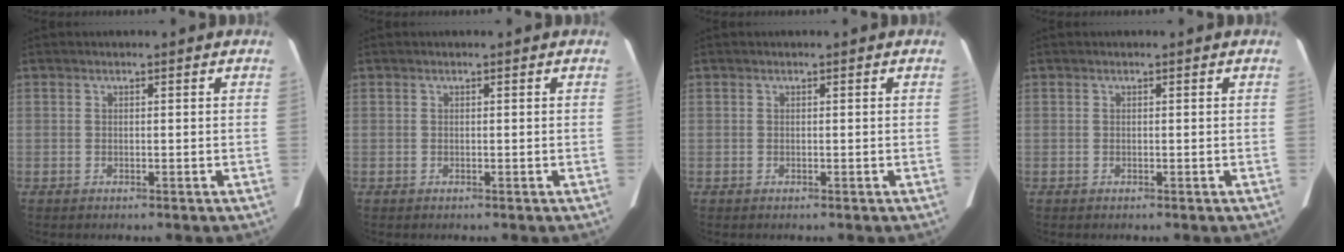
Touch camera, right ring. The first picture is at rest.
{"total": 0.0}
{"total": 0.0}
{"total": 0.0}